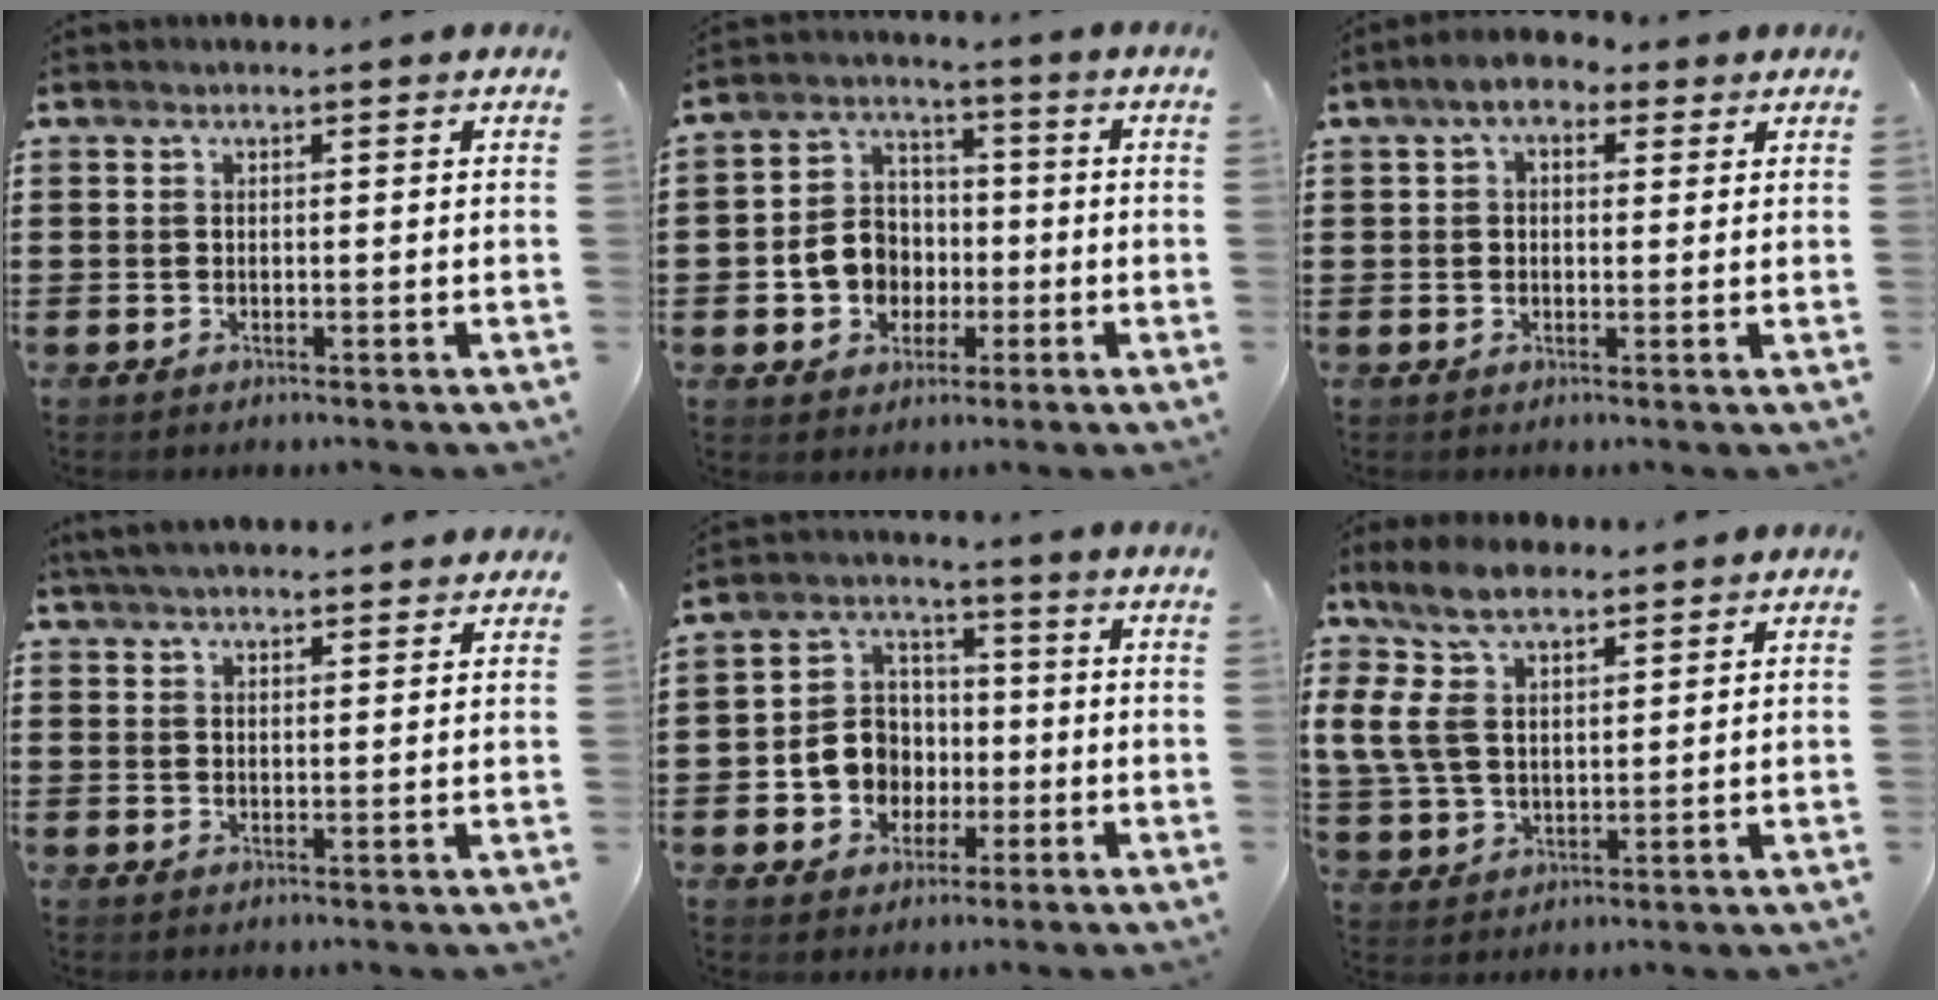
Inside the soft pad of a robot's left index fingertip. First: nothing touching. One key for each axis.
{"total": 7.5, "fx": -1.5, "fy": 6.7, "fz": 2.8, "tx": -0.074, "ty": 0.018, "tz": -0.030}
{"total": 4.9, "fx": 3.0, "fy": 2.3, "fz": 3.0, "tx": -0.061, "ty": 0.005, "tz": 0.052}
{"total": 3.8, "fx": 3.7, "fy": 0.2, "fz": 1.0, "tx": -0.029, "ty": -0.004, "tz": 0.068}
{"total": 7.8, "fx": -1.7, "fy": 7.2, "fz": 2.5, "tx": -0.080, "ty": 0.021, "tz": -0.028}
{"total": 11.1, "fx": 6.4, "fy": 5.8, "fz": 6.9, "tx": -0.173, "ty": 0.001, "tz": 0.117}